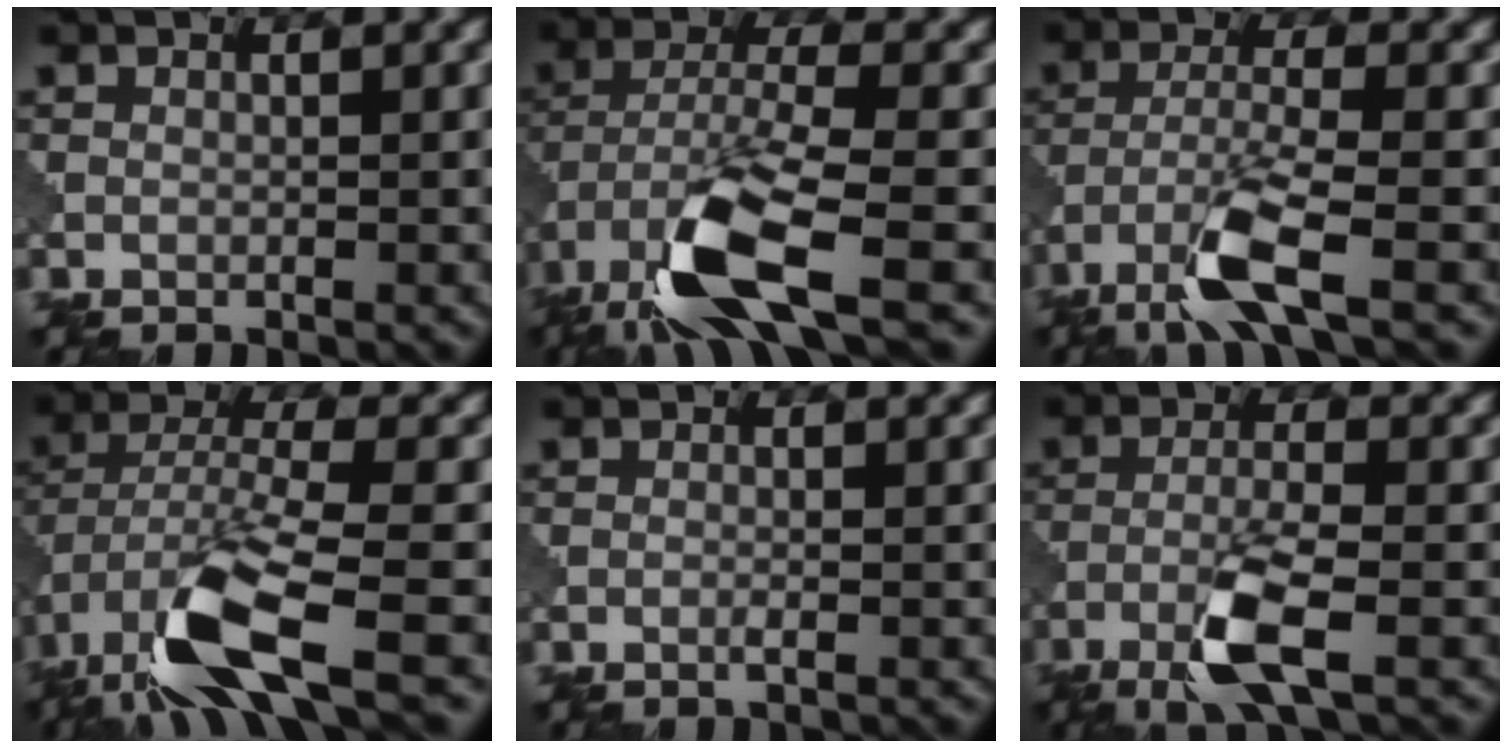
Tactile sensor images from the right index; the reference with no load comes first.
{"total": 10.7, "force": [-6.2, 3.1, 8.2], "torque": [-0.161, -0.008, -0.121]}
{"total": 6.1, "force": [-3.6, 1.0, 4.8], "torque": [-0.096, -0.004, -0.078]}
{"total": 11.1, "force": [-6.3, 3.3, 8.5], "torque": [-0.166, -0.006, -0.123]}
{"total": 0.6, "force": [-0.3, 0.0, 0.6], "torque": [-0.012, -0.001, -0.008]}
{"total": 5.6, "force": [-2.9, 0.9, 4.6], "torque": [-0.090, 0.002, -0.063]}